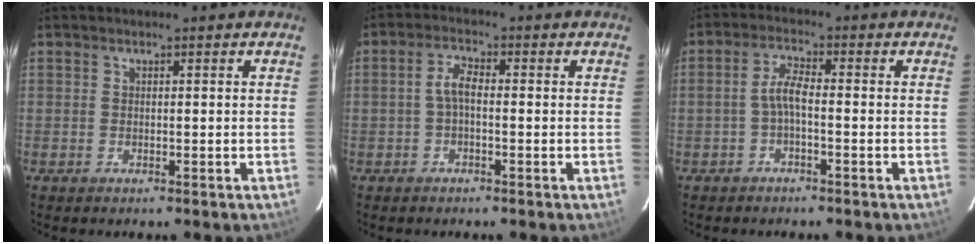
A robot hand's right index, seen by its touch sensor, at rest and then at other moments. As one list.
[{"total": 3.1, "force": [-0.5, 1.2, 2.8], "torque": [-0.060, 0.011, -0.011]}, {"total": 3.3, "force": [-1.2, 0.7, 3.0], "torque": [-0.067, 0.010, -0.026]}]